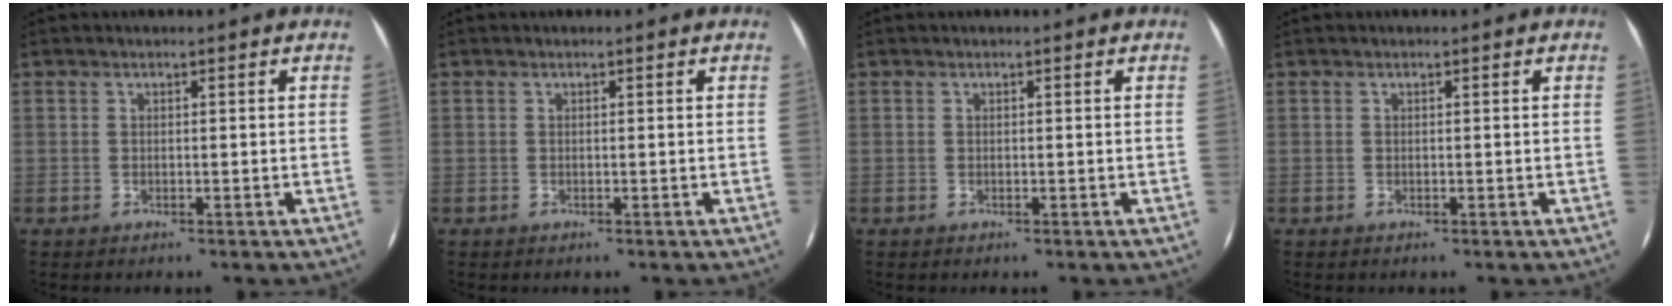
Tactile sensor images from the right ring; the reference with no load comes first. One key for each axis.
{"total": 0.0}
{"total": 0.0}
{"total": 0.0}